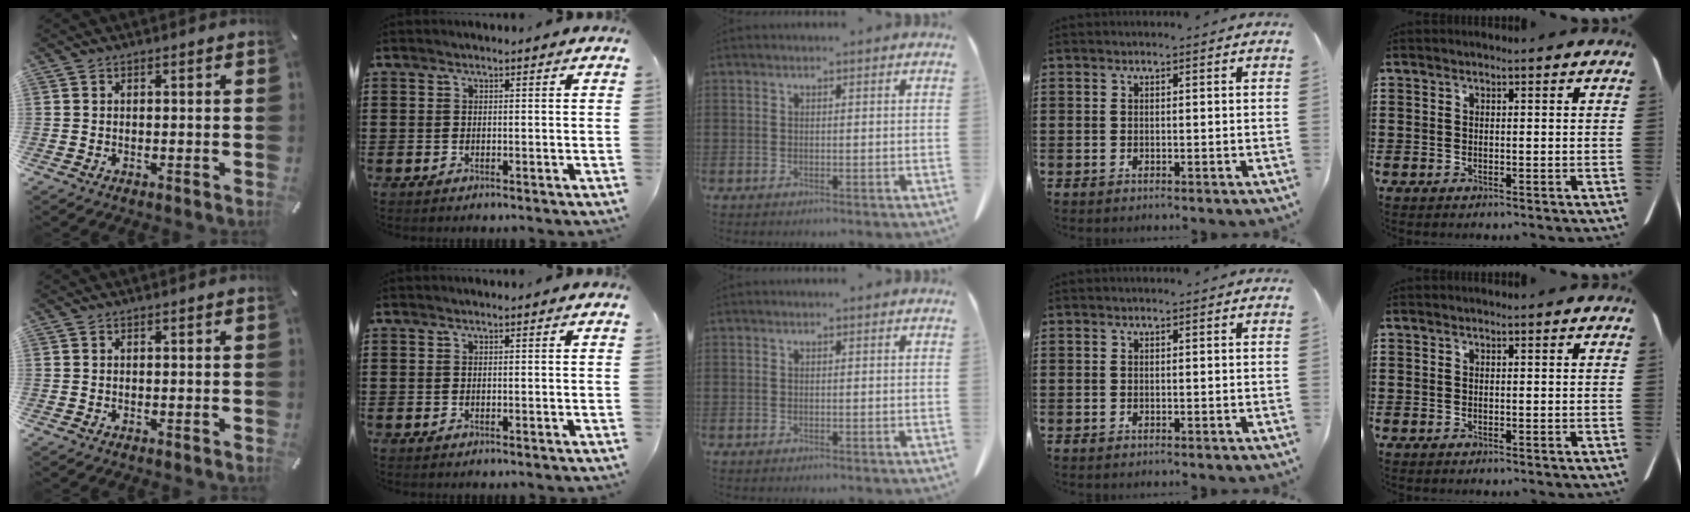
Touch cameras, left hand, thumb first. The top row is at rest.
{}